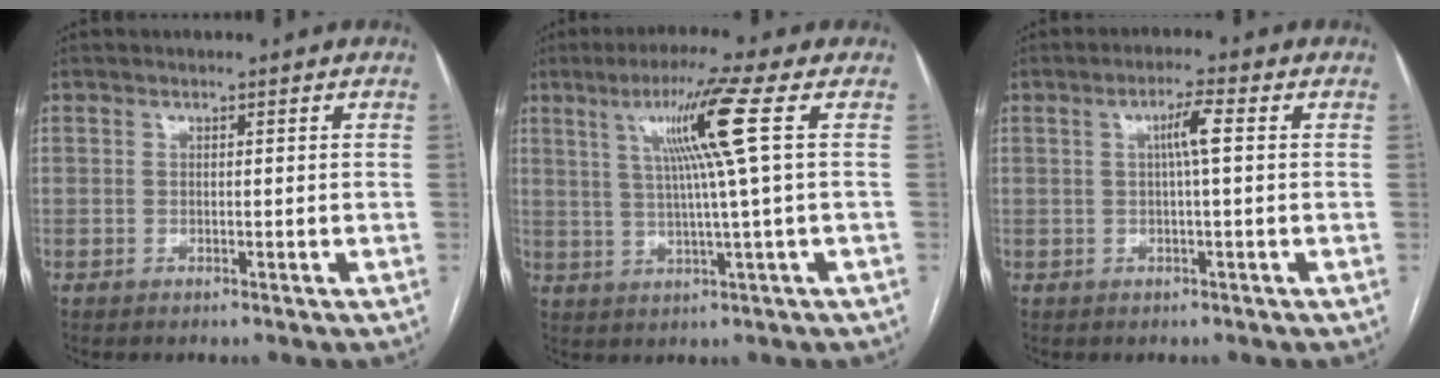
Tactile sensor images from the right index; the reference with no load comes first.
{"total": 9.4, "force": [2.9, -2.2, 8.7], "torque": [-0.151, 0.008, 0.056]}
{"total": 3.7, "force": [0.5, -0.1, 3.7], "torque": [-0.064, 0.007, 0.009]}